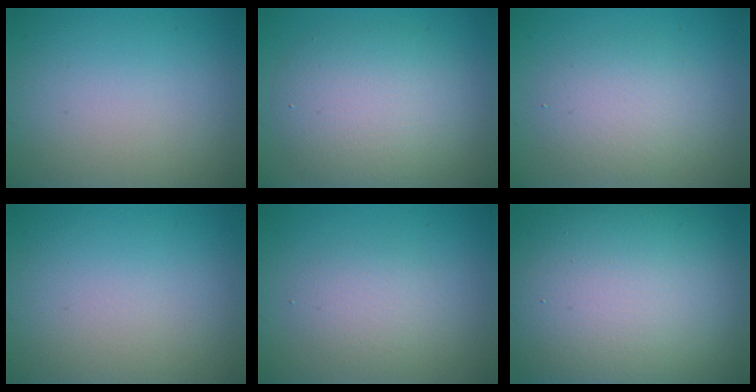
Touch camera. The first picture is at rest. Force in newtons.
{"total": 5.9, "press": 5.9, "slide": 0.2}
{"total": 3.6, "press": 3.6, "slide": 0.3}
{"total": 0.0}
{"total": 2.1, "press": 2.1, "slide": 0.0}
{"total": 17.1, "press": 17.0, "slide": 1.1}